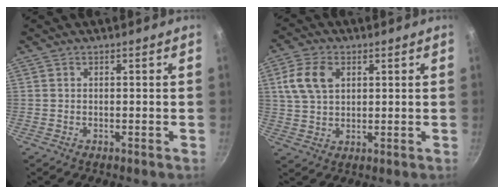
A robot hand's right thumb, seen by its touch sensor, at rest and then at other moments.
{"total": 8.3, "force": [2.7, 5.6, 5.6], "torque": [-0.097, 0.003, 0.050]}